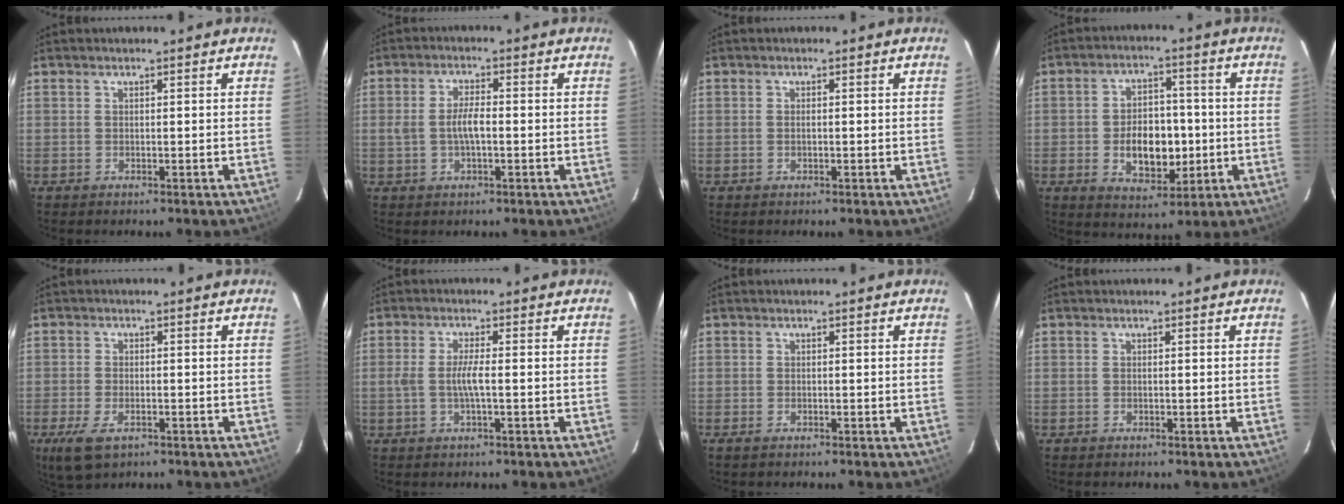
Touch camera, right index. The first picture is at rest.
{"total": 4.3, "force": [-0.5, 1.6, 4.0], "torque": [-0.078, 0.005, -0.007]}
{"total": 0.8, "force": [0.0, 0.3, 0.7], "torque": [-0.013, 0.002, 0.000]}
{"total": 10.5, "force": [-1.9, 6.7, 7.8], "torque": [-0.144, 0.012, -0.016]}
{"total": 6.1, "force": [-3.3, 3.0, 4.2], "torque": [-0.102, -0.018, -0.060]}
{"total": 3.7, "force": [-0.6, 0.2, 3.7], "torque": [-0.070, 0.001, -0.011]}
{"total": 0.9, "force": [-0.6, 0.3, 0.5], "torque": [-0.010, -0.004, -0.014]}
{"total": 0.0}